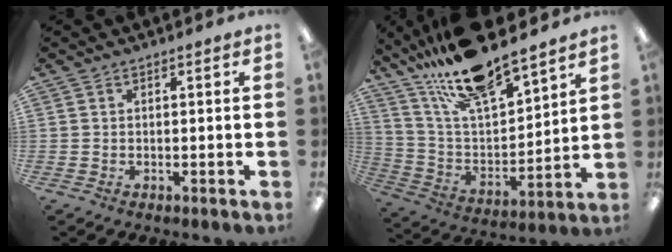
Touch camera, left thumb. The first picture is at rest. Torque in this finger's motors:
{"motor_torque": [0.91, 0.24, 1.40, -1.37, 0.21]}